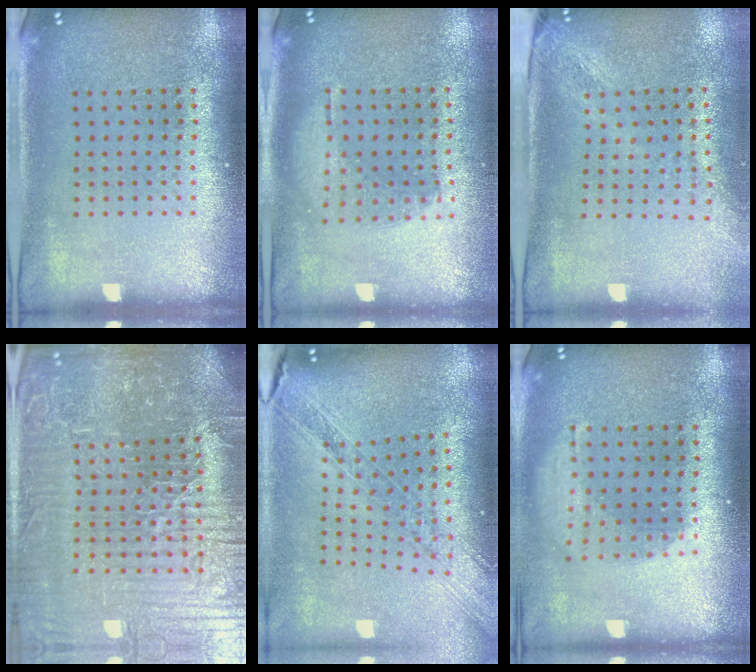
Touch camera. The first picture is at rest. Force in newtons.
{"total": 1.0, "press": 0.9, "slide": 0.3}
{"total": 2.1, "press": 1.7, "slide": 1.3}
{"total": 6.6, "press": 6.1, "slide": 2.5}
{"total": 1.7, "press": 1.5, "slide": 0.8}
{"total": 1.6, "press": 1.2, "slide": 1.0}